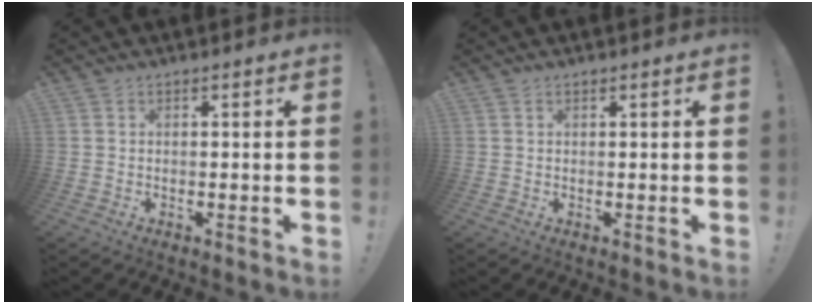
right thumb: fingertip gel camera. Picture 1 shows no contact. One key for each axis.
{"total": 0.0}